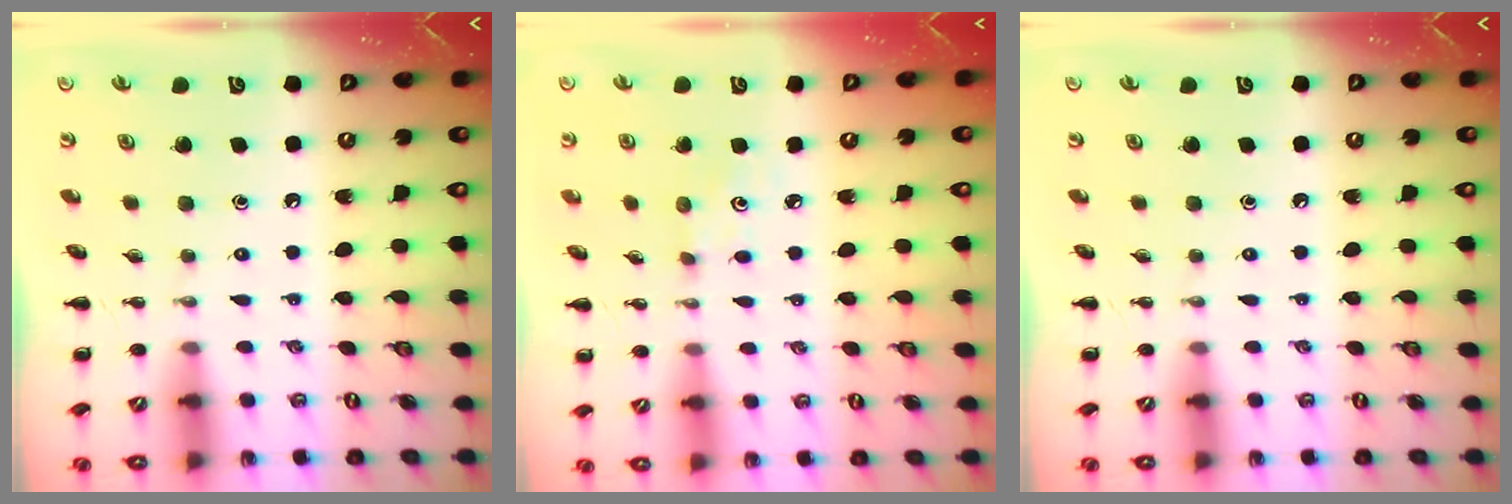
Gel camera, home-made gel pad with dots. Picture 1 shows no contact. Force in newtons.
{"total": 2.8, "press": 2.7, "slide": 0.8}
{"total": 0.0}